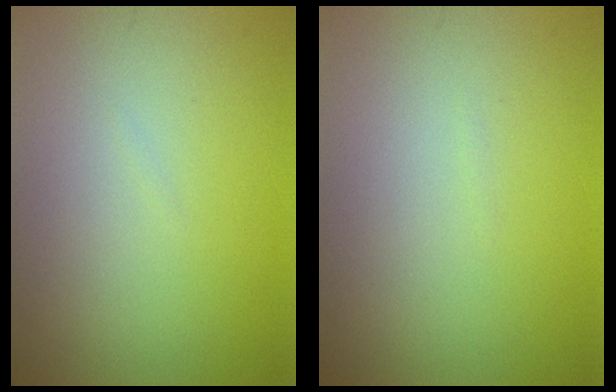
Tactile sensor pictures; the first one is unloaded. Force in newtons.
{"total": 0.0}